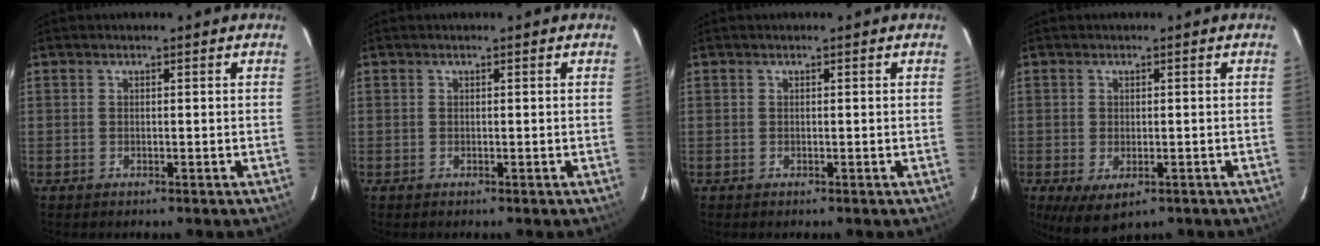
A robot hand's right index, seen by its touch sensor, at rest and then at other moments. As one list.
[{"total": 0.0}, {"total": 0.0}, {"total": 5.7, "force": [-2.4, 3.3, 4.0], "torque": [-0.074, -0.025, -0.031]}]